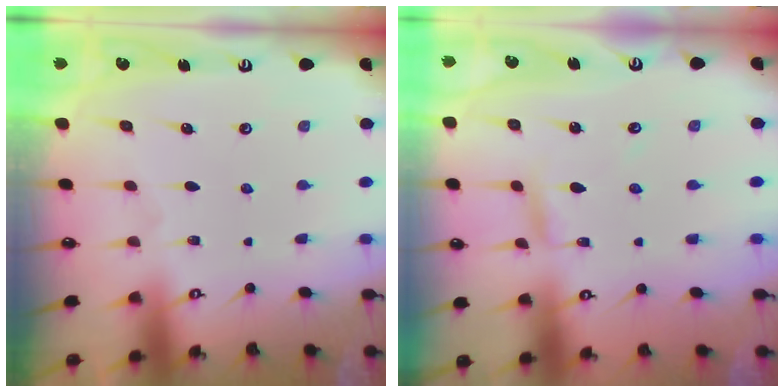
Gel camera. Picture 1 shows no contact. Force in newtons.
{"total": 3.1, "press": 3.1, "slide": 0.3}